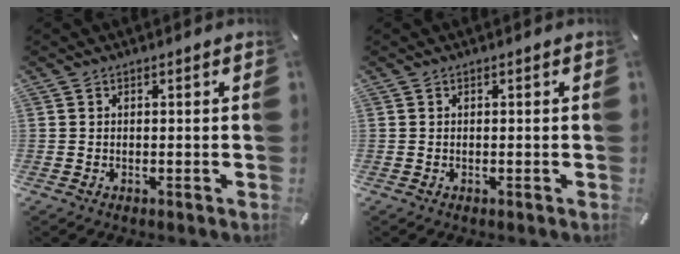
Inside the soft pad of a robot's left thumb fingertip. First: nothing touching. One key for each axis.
{"total": 0.0}